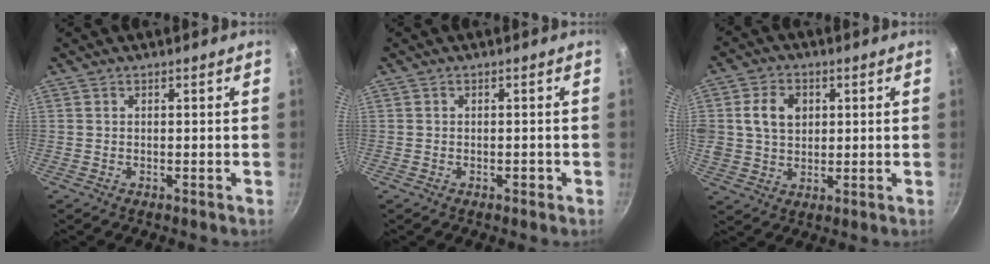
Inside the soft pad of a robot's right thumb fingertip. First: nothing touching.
{"total": 0.9, "force": [-0.5, 0.6, 0.4], "torque": [-0.001, 0.005, -0.006]}
{"total": 8.7, "force": [2.1, 6.7, 5.2], "torque": [-0.081, 0.003, 0.035]}